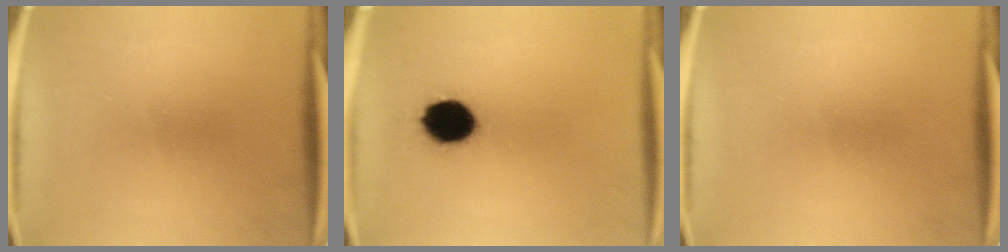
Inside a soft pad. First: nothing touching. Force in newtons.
{"total": 12.3}
{"total": 0.0}